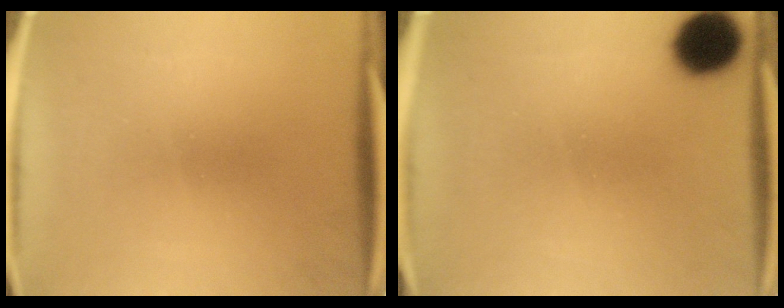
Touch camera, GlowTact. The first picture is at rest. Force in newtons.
{"total": 10.4}